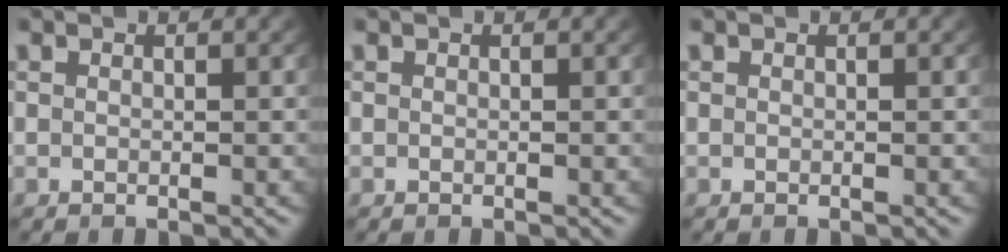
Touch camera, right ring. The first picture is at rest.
{"total": 0.0}
{"total": 0.0}